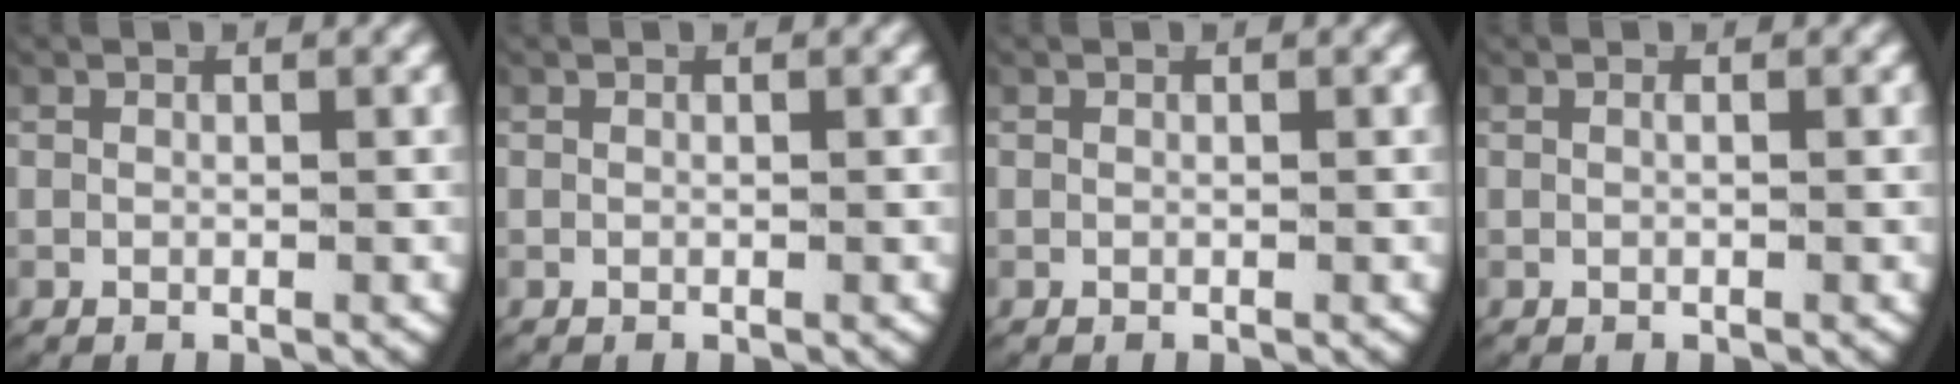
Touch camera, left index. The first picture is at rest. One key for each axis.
{"total": 0.0}
{"total": 0.0}
{"total": 0.0}